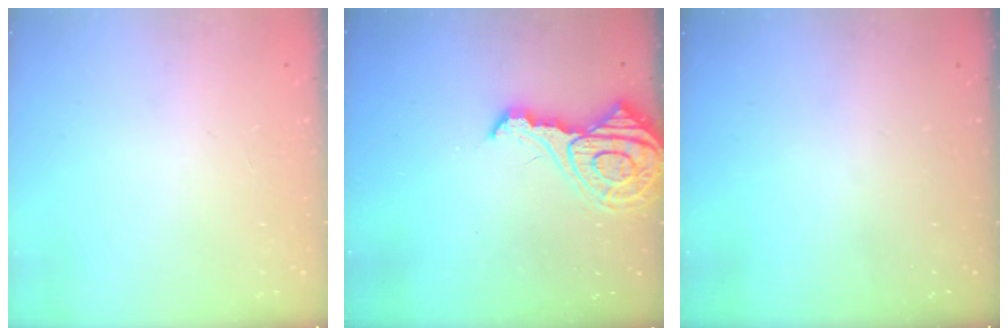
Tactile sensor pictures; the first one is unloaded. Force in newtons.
{"total": 13.4, "press": 13.3, "slide": 1.3}
{"total": 0.0}